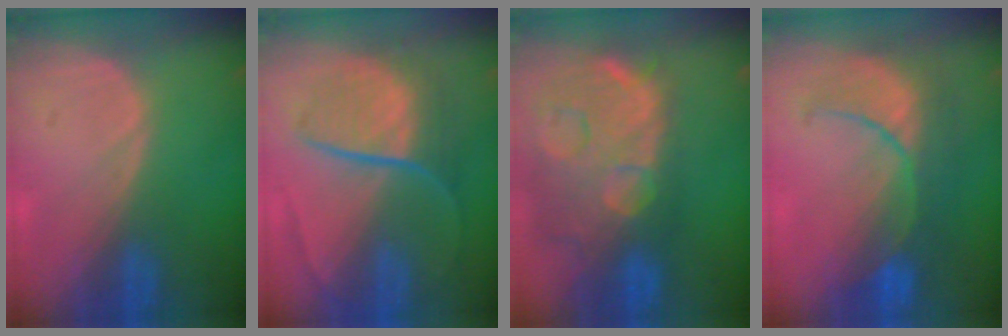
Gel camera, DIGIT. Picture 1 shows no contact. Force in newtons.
{"total": 8.8, "press": 7.7, "slide": 4.2}
{"total": 14.9, "press": 12.0, "slide": 8.9}
{"total": 8.3, "press": 8.3, "slide": 0.7}